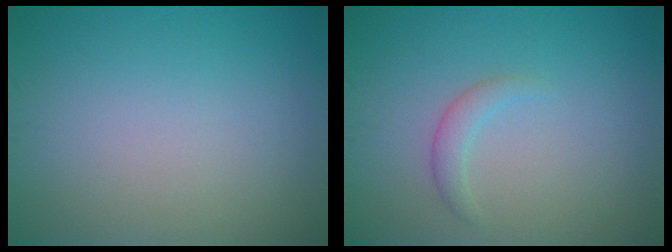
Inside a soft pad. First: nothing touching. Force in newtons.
{"total": 1.4, "press": 1.4, "slide": 0.2}